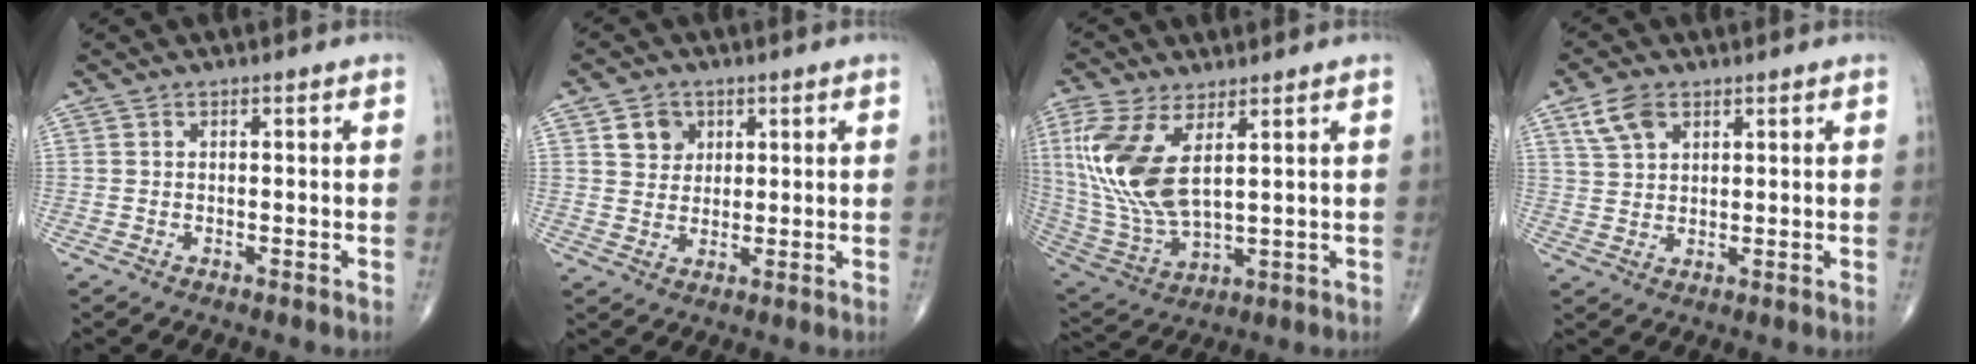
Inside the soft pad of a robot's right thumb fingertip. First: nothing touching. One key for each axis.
{"total": 4.9, "fx": 2.0, "fy": 4.1, "fz": 1.7, "tx": -0.007, "ty": -0.008, "tz": 0.035}
{"total": 15.5, "fx": 4.6, "fy": 7.0, "fz": 13.1, "tx": -0.299, "ty": -0.022, "tz": 0.105}
{"total": 5.8, "fx": 3.1, "fy": 3.5, "fz": 3.4, "tx": -0.057, "ty": -0.006, "tz": 0.063}